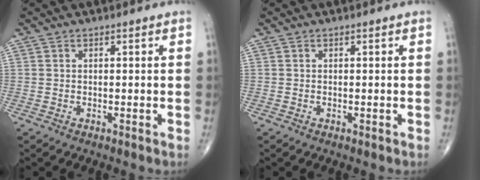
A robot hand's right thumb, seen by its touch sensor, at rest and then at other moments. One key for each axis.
{"total": 0.0}